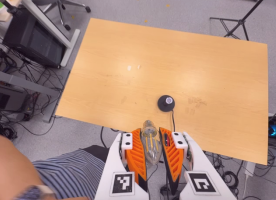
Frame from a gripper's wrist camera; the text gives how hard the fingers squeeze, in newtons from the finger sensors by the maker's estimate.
{"total": 24.1, "left": 27.2, "right": 21.1}